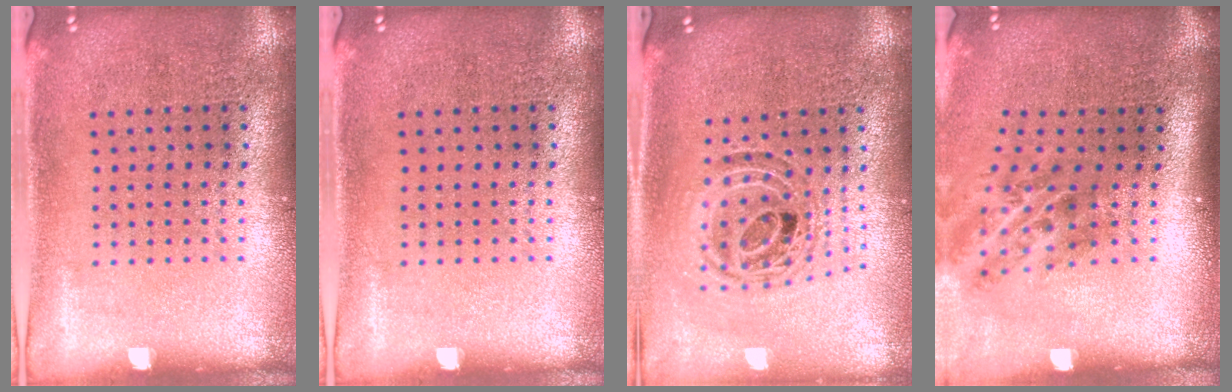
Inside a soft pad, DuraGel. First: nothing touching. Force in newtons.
{"total": 0.0}
{"total": 1.0, "press": 0.9, "slide": 0.2}
{"total": 2.0, "press": 1.3, "slide": 1.6}